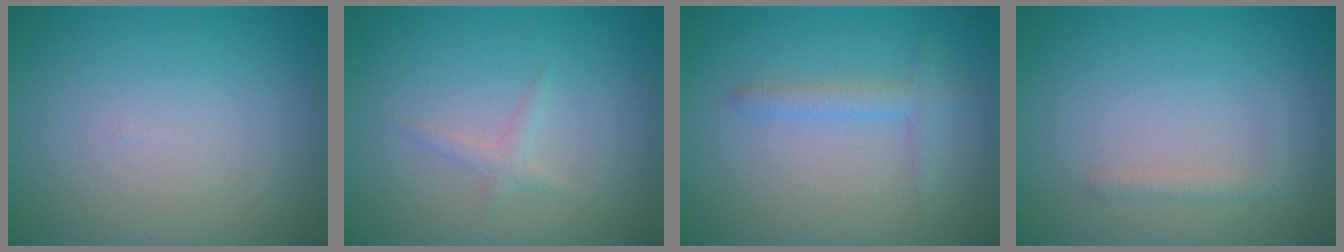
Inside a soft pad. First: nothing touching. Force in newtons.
{"total": 1.0, "press": 1.0, "slide": 0.1}
{"total": 1.7, "press": 1.7, "slide": 0.1}
{"total": 0.8, "press": 0.8, "slide": 0.0}